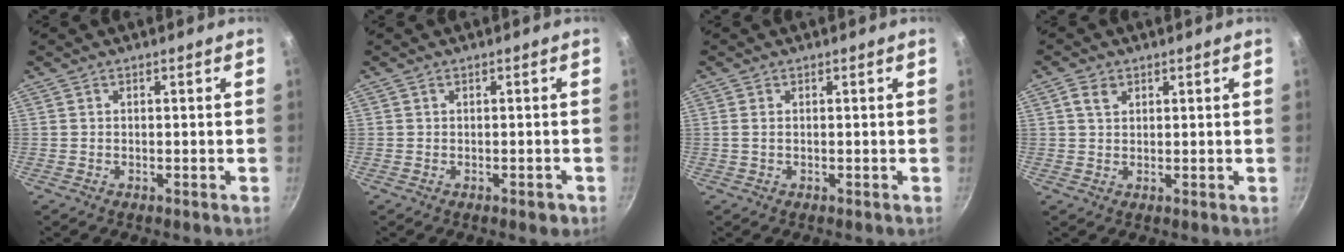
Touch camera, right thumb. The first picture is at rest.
{"total": 1.8, "force": [-0.8, 0.9, 1.3], "torque": [-0.006, 0.011, -0.006]}
{"total": 1.0, "force": [0.2, 0.5, 0.9], "torque": [-0.019, 0.000, 0.001]}
{"total": 2.7, "force": [1.3, 1.8, 1.5], "torque": [-0.021, 0.000, 0.024]}